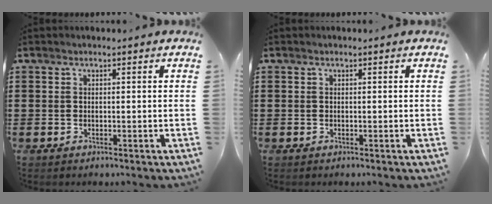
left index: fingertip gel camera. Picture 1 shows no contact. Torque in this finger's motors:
{"motor_torque": [-0.01, 0.00, 0.00, 0.00]}